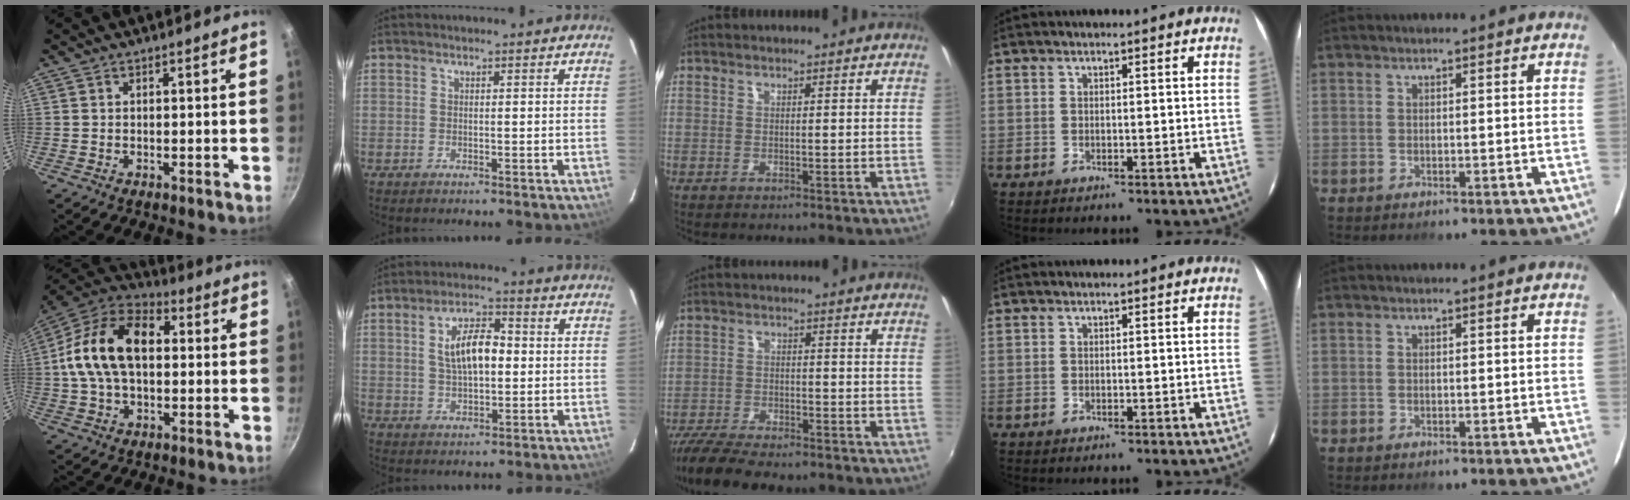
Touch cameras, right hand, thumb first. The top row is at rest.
{"thumb": {"total": 18.8, "force": [1.7, 11.9, 14.5], "torque": [-0.242, 0.035, 0.012]}, "index": {"total": 8.7, "force": [1.0, 4.1, 7.6], "torque": [-0.142, 0.015, 0.023]}, "middle": {"total": 11.6, "force": [-9.9, 2.6, 5.5], "torque": [-0.134, -0.031, -0.172]}}